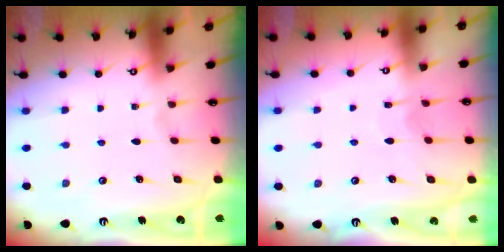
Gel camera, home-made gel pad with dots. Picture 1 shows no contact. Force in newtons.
{"total": 4.7, "press": 4.7, "slide": 0.5}